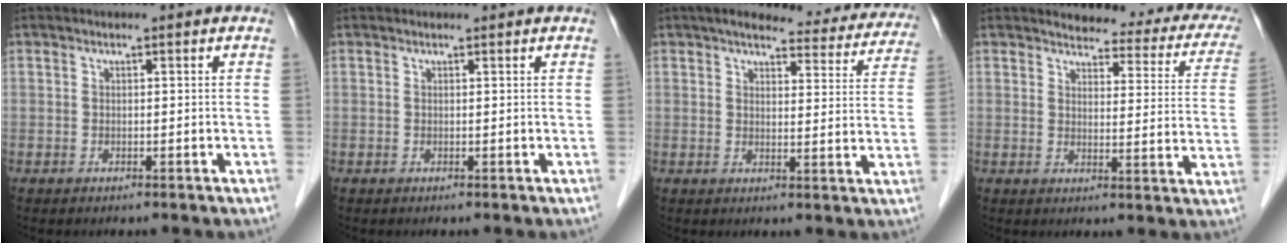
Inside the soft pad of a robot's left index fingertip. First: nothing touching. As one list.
[{"total": 0.9, "force": [0.9, -0.1, 0.2], "torque": [-0.006, 0.009, 0.016]}, {"total": 17.9, "force": [15.8, 4.7, 7.1], "torque": [-0.072, 0.003, 0.172]}, {"total": 15.7, "force": [13.8, 4.1, 6.1], "torque": [-0.044, -0.030, 0.132]}]